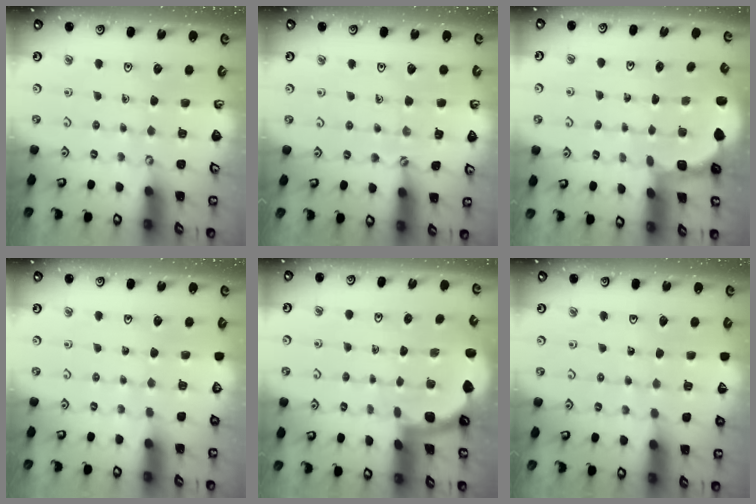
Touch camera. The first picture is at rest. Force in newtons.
{"total": 2.7, "press": 2.7, "slide": 0.4}
{"total": 1.8, "press": 1.6, "slide": 0.7}
{"total": 0.0}
{"total": 1.8, "press": 1.8, "slide": 0.1}
{"total": 1.7, "press": 1.7, "slide": 0.1}